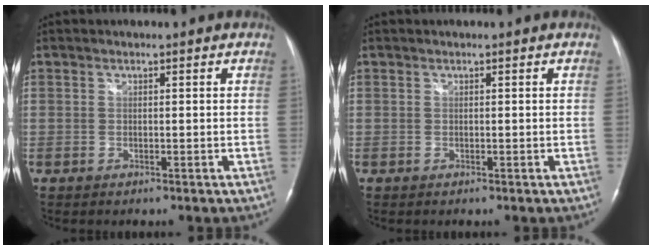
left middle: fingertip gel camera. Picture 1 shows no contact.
{"total": 0.0}